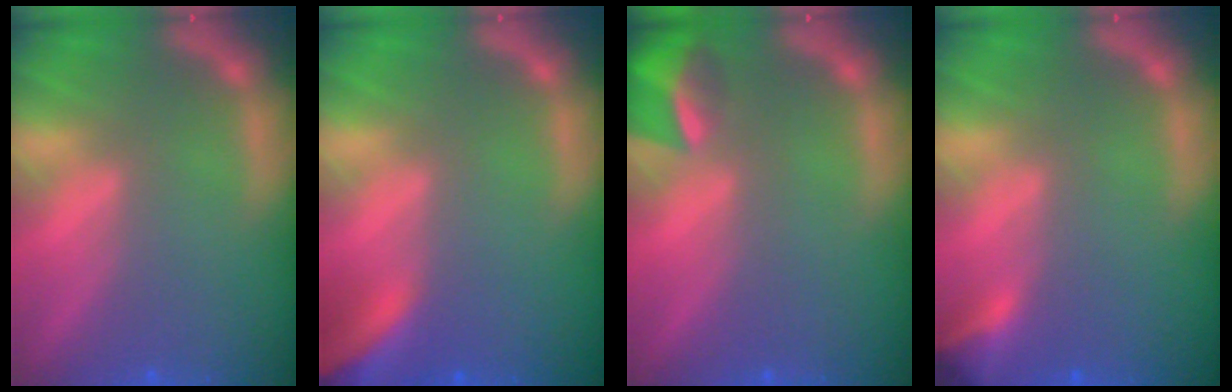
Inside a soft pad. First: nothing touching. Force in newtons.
{"total": 10.0}
{"total": 3.9}
{"total": 2.9}